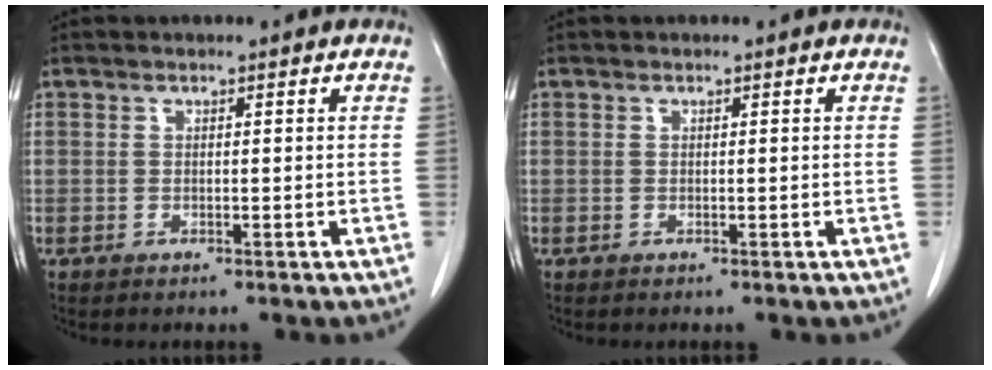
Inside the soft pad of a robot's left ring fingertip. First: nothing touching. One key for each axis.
{"total": 0.0}